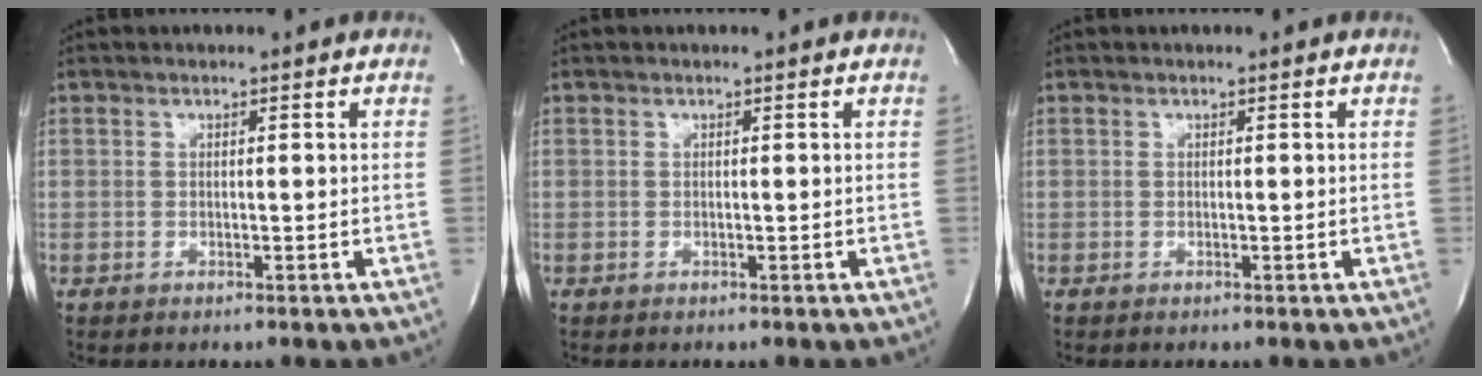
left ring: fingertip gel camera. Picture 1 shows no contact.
{"total": 0.0}
{"total": 0.0}